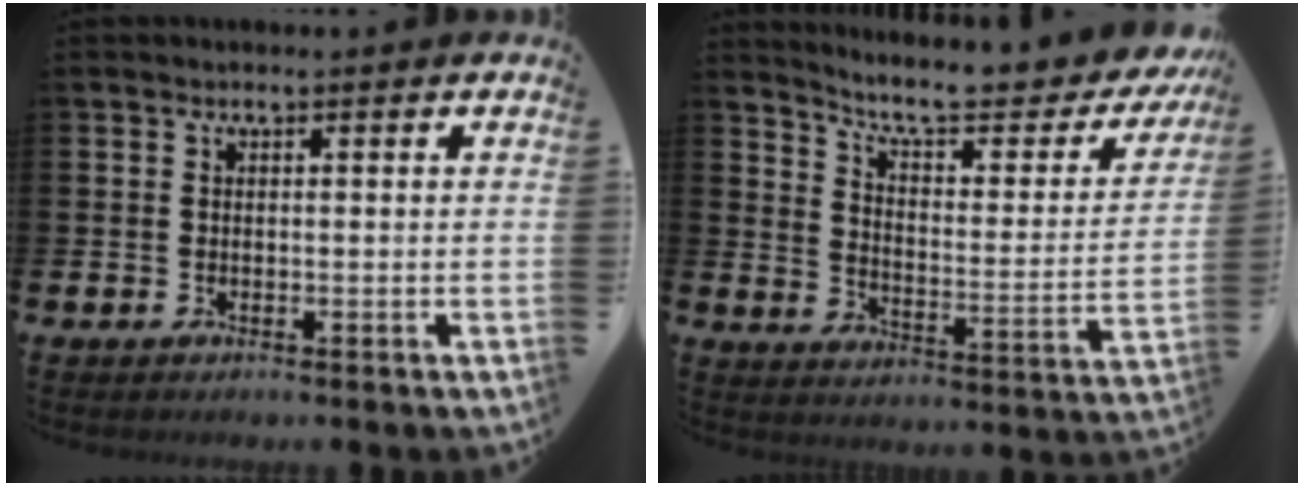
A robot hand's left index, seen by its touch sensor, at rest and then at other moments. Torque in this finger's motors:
{"motor_torque": [0.98, -1.17, 0.25, 0.04]}